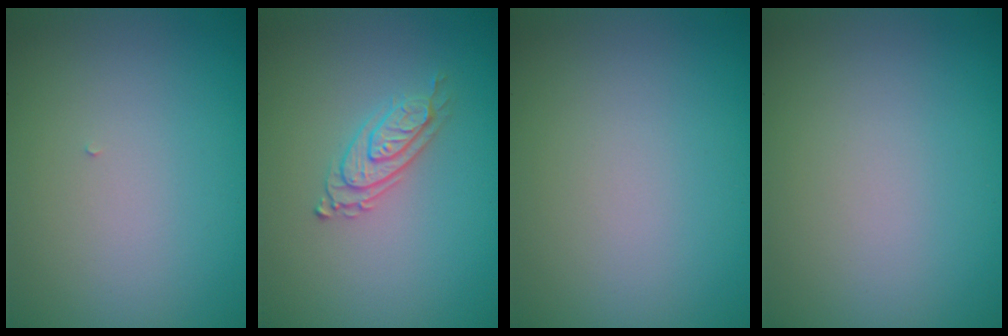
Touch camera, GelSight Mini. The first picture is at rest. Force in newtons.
{"total": 2.4, "press": 2.0, "slide": 1.4}
{"total": 0.0}
{"total": 0.0}